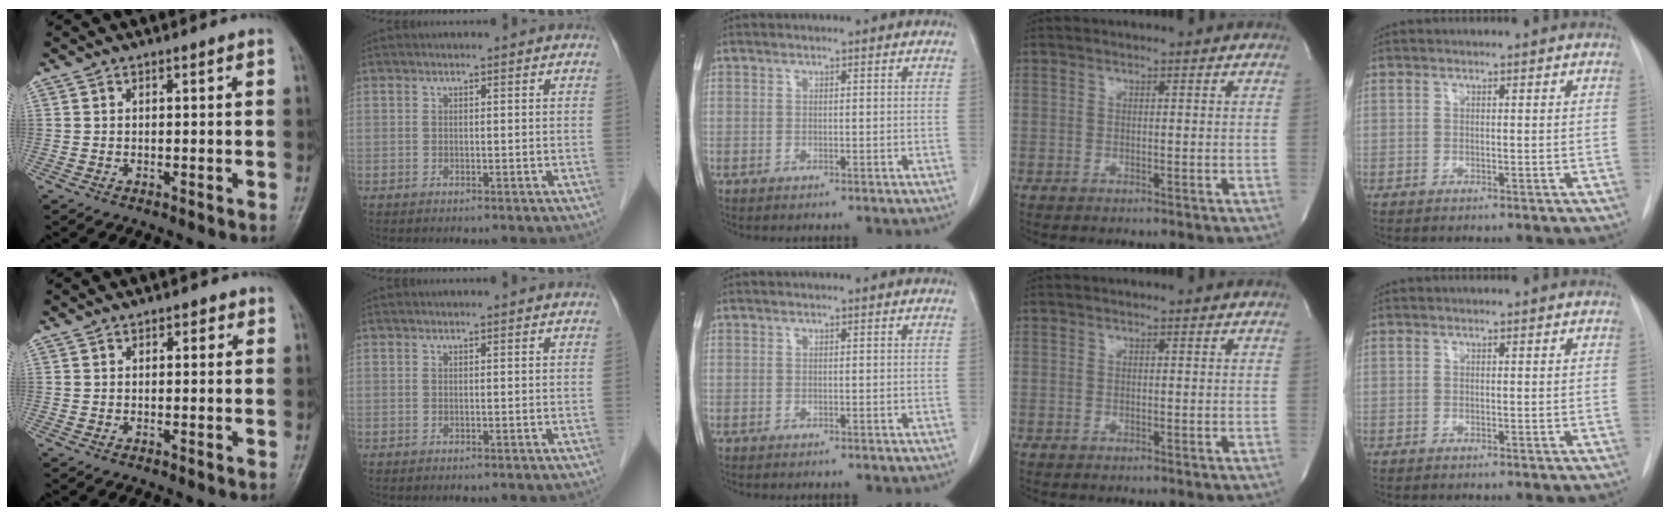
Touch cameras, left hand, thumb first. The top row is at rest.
{"thumb": {"total": 1.5, "force": [0.7, 1.1, 0.8], "torque": [0.003, 0.000, 0.004]}}